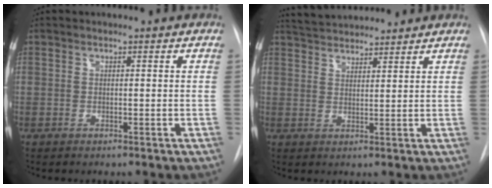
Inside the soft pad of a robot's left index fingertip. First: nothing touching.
{"total": 7.0, "force": [6.7, 1.1, 1.7], "torque": [-0.035, 0.027, 0.108]}